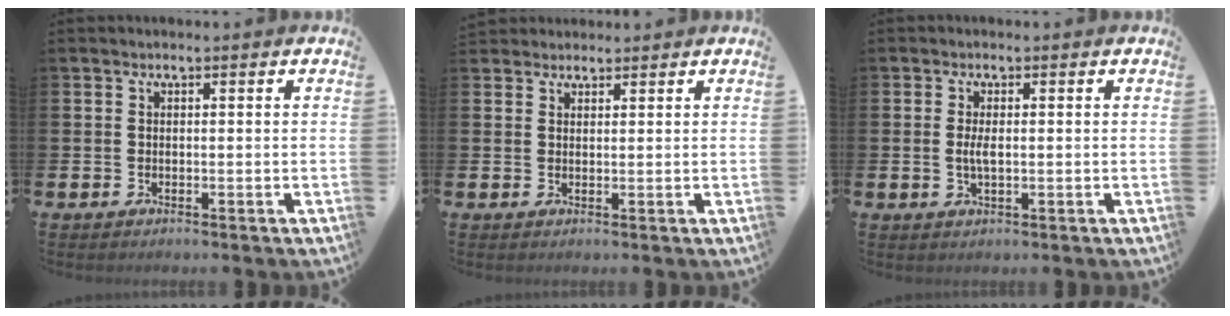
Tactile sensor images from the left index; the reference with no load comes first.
{"total": 2.2, "force": [2.0, 0.8, -0.1], "torque": [0.011, -0.006, 0.036]}
{"total": 2.2, "force": [0.0, 0.8, 2.1], "torque": [-0.037, 0.000, -0.003]}